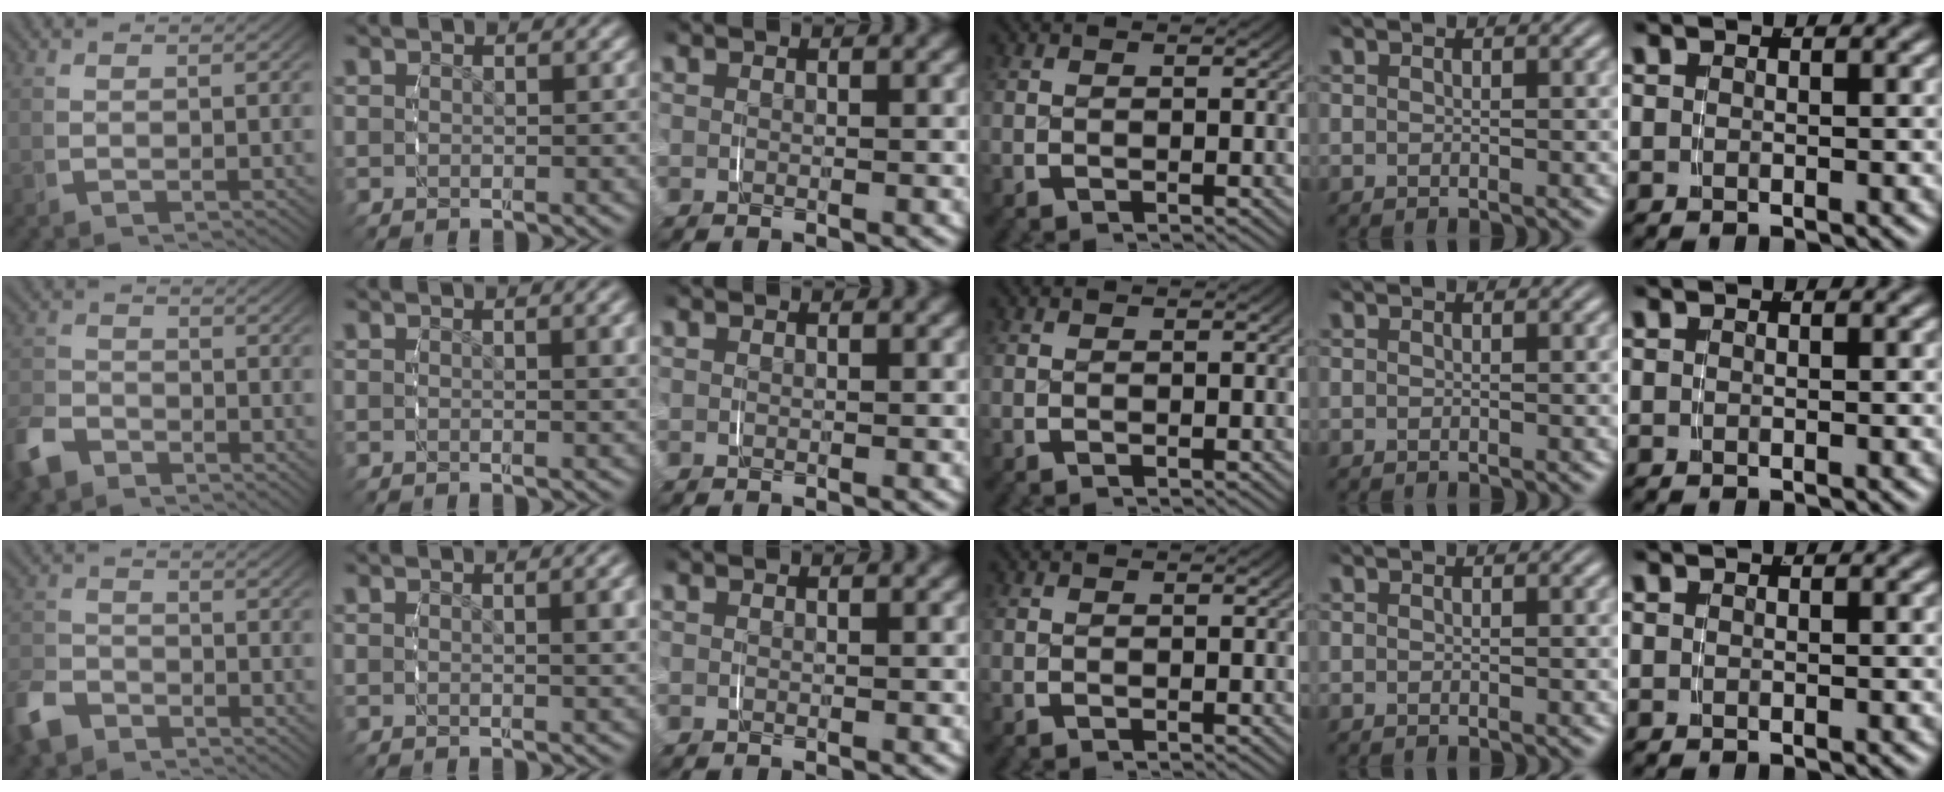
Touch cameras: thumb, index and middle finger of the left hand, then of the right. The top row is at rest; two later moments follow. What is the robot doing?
{"motion": "grasp_and_lifting", "object": "lipstick"}